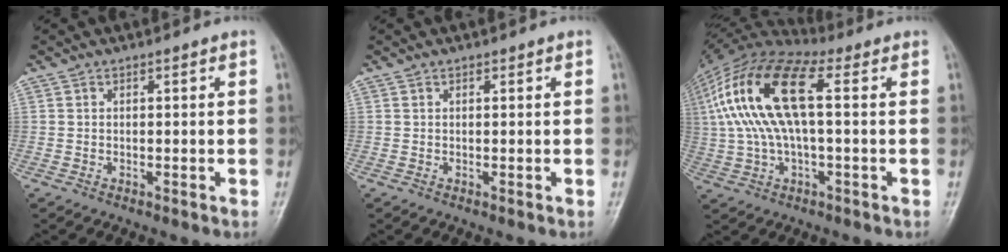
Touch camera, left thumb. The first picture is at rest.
{"total": 0.0}
{"total": 18.6, "force": [2.5, 7.7, 16.8], "torque": [-0.352, 0.039, 0.039]}